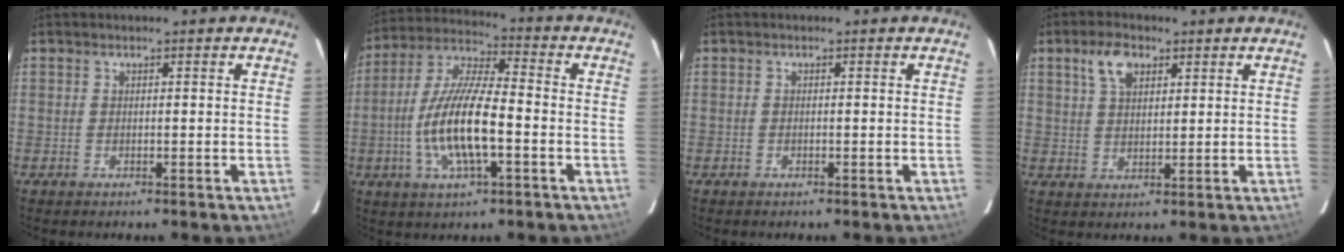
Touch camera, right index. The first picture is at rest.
{"total": 14.3, "force": [-3.5, 3.8, 13.4], "torque": [-0.272, -0.003, -0.068]}
{"total": 0.0}
{"total": 5.6, "force": [3.0, 3.0, 3.7], "torque": [-0.069, 0.013, 0.055]}